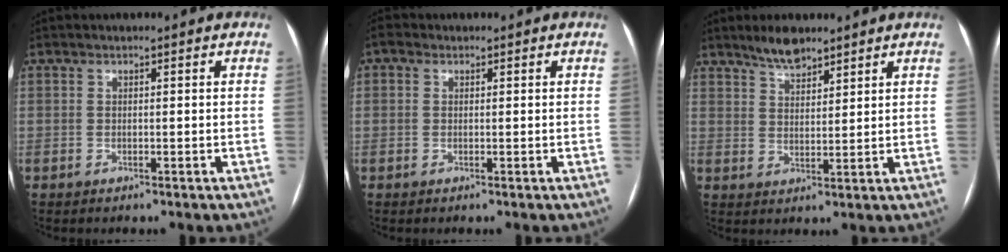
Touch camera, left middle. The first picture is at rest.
{"total": 0.9, "force": [-0.6, -0.5, -0.4], "torque": [0.005, -0.002, -0.012]}
{"total": 4.9, "force": [4.2, 1.3, 2.1], "torque": [-0.045, 0.002, 0.076]}